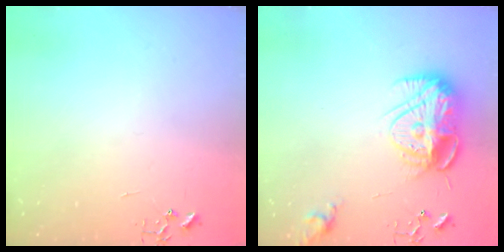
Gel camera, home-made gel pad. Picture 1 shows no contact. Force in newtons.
{"total": 15.7, "press": 15.7, "slide": 1.0}